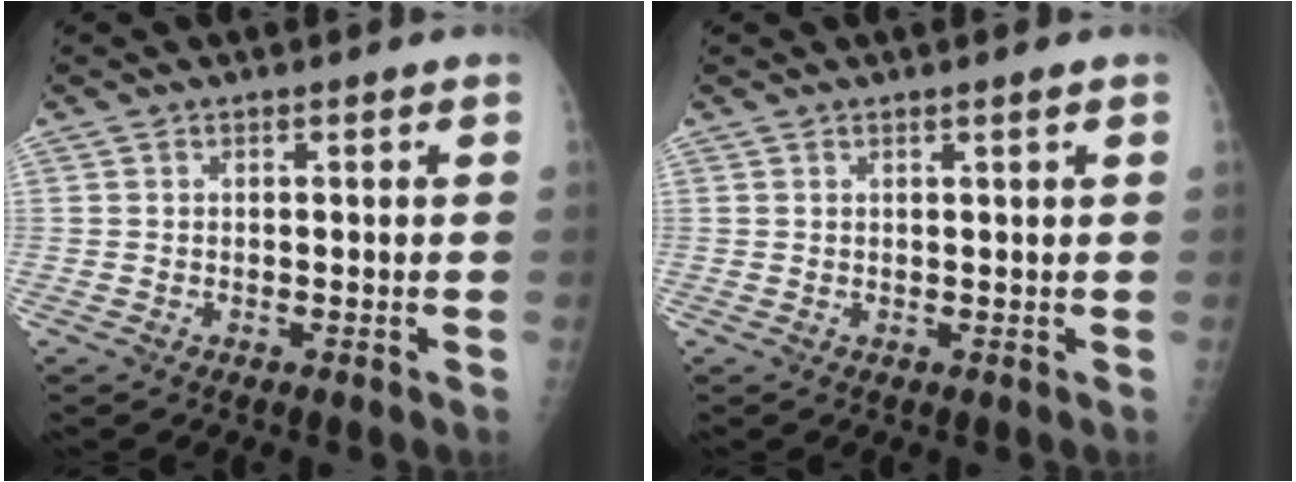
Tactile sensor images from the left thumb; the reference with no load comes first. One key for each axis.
{"total": 1.0, "fx": 0.5, "fy": -0.2, "fz": 0.8, "tx": -0.017, "ty": -0.003, "tz": 0.011}